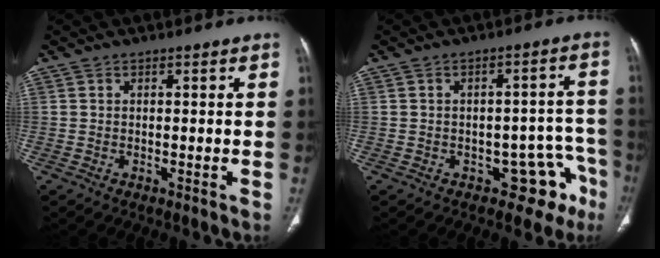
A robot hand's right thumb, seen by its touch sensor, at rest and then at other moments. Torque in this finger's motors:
{"motor_torque": [0.08, -0.03, 0.52, -0.30, 0.07]}